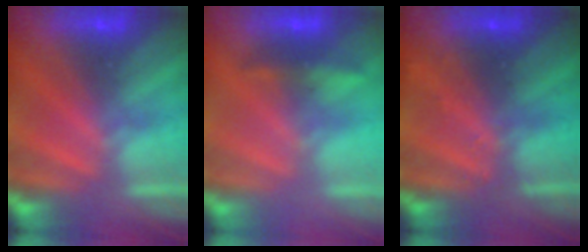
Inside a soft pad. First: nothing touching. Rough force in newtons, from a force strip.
{"total": 4.3}
{"total": 2.4}